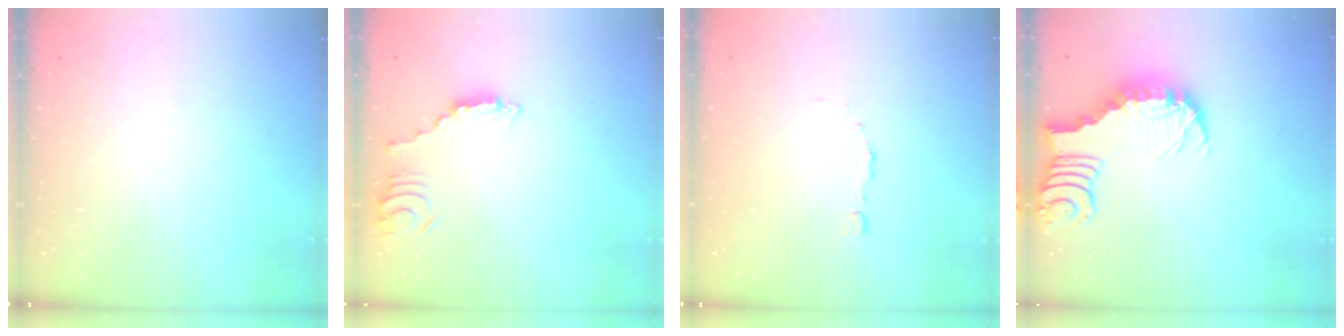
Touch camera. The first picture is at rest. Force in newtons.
{"total": 3.0, "press": 3.0, "slide": 0.1}
{"total": 1.7, "press": 1.7, "slide": 0.2}
{"total": 3.0, "press": 2.9, "slide": 0.6}